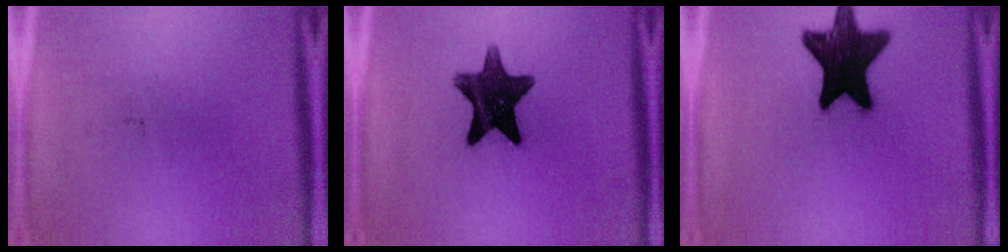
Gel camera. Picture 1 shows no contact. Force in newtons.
{"total": 13.1}
{"total": 17.5}